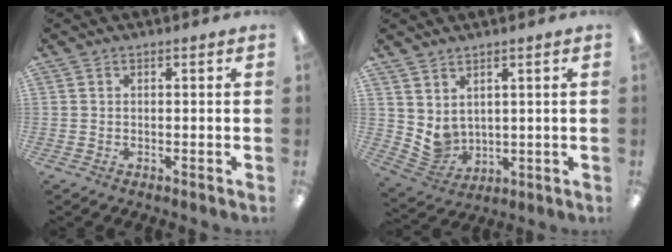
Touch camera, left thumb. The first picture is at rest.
{"total": 5.3, "force": [3.2, 3.9, 1.5], "torque": [-0.043, -0.025, 0.067]}